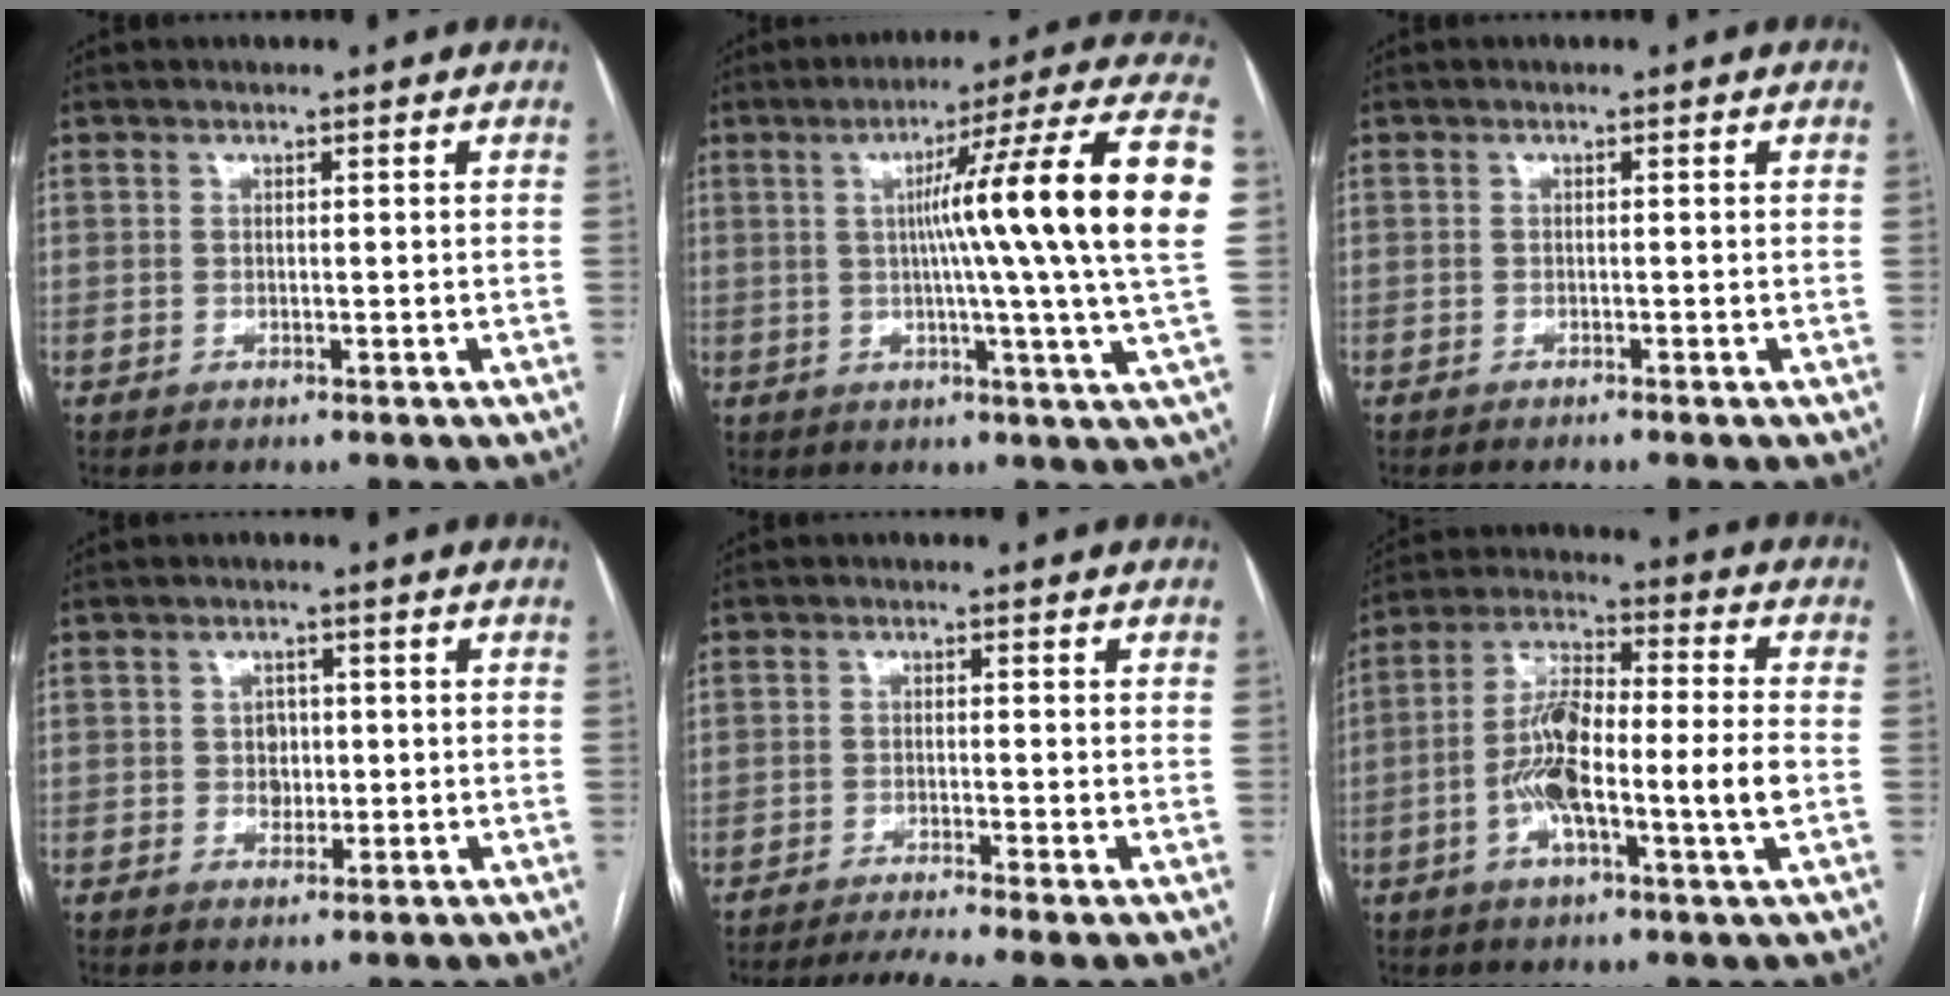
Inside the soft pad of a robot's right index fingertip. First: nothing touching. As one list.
[{"total": 20.1, "force": [2.3, -2.2, 19.8], "torque": [-0.252, 0.010, 0.014]}, {"total": 0.7, "force": [-0.6, -0.3, 0.3], "torque": [-0.005, 0.002, -0.013]}, {"total": 2.6, "force": [0.0, 2.2, 1.4], "torque": [-0.015, 0.005, 0.002]}, {"total": 5.8, "force": [-4.8, -1.4, 2.8], "torque": [-0.046, -0.013, -0.080]}, {"total": 13.4, "force": [-2.7, 1.6, 13.1], "torque": [-0.250, 0.014, -0.053]}]